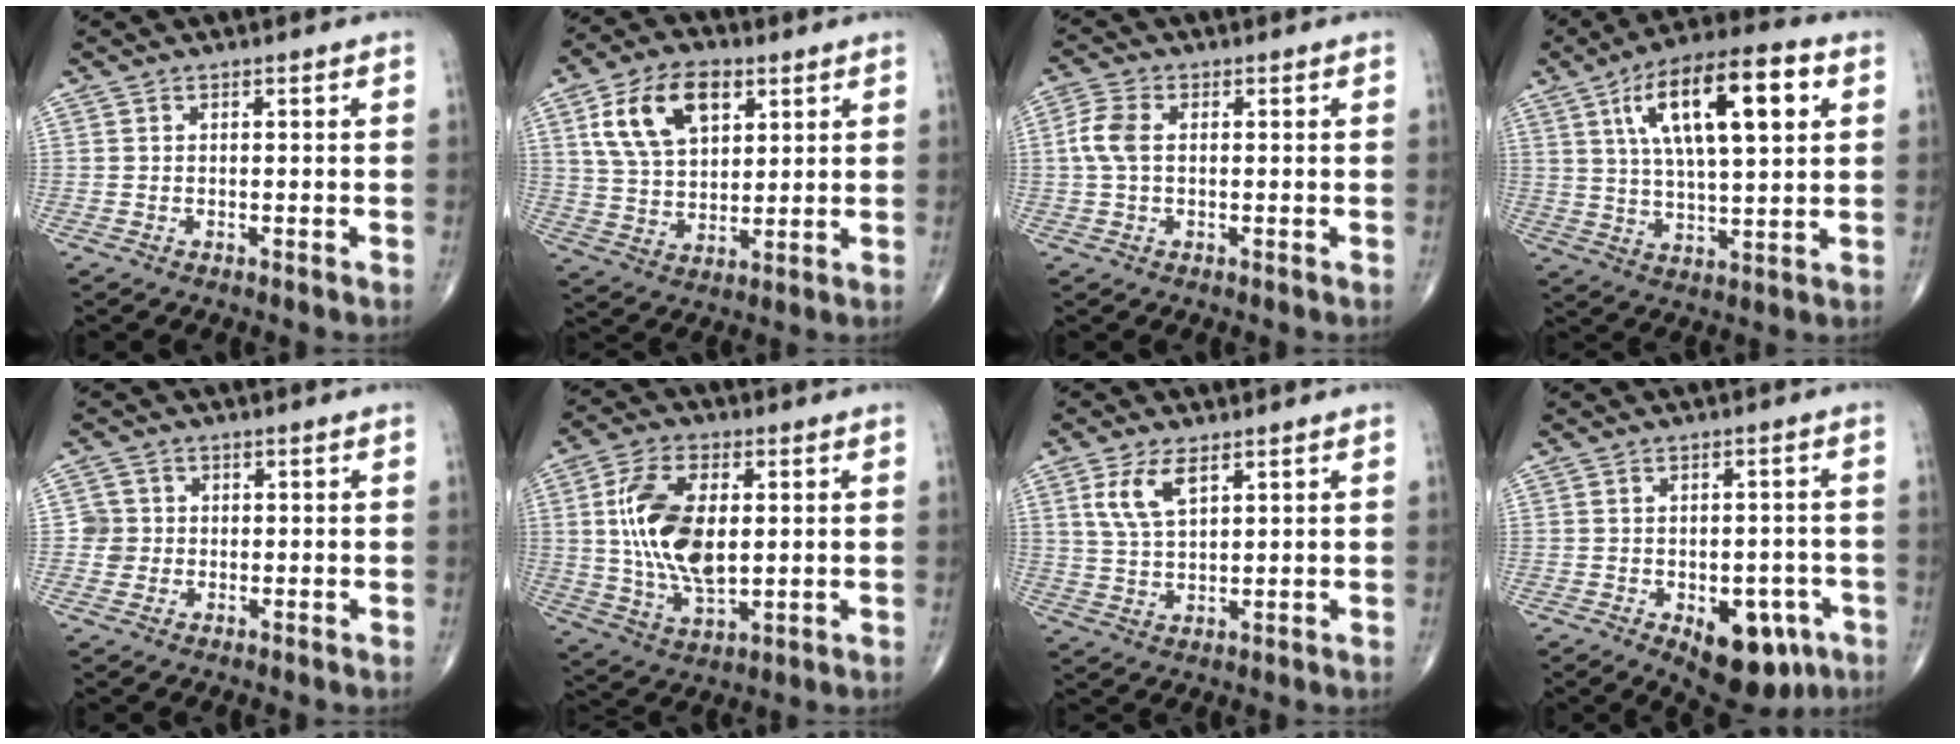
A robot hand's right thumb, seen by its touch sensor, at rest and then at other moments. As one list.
[{"total": 14.0, "force": [5.8, 8.3, 9.7], "torque": [-0.157, -0.010, 0.111]}, {"total": 4.7, "force": [0.4, 2.8, 3.7], "torque": [-0.097, 0.015, 0.003]}, {"total": 19.0, "force": [6.5, 6.6, 16.5], "torque": [-0.262, 0.002, 0.103]}, {"total": 2.9, "force": [-0.1, 2.9, 0.1], "torque": [0.024, 0.009, -0.007]}, {"total": 15.4, "force": [1.8, 8.1, 12.9], "torque": [-0.245, -0.007, 0.039]}, {"total": 6.5, "force": [3.1, 2.9, 4.9], "torque": [-0.094, -0.009, 0.068]}, {"total": 12.1, "force": [-5.4, 6.7, 8.6], "torque": [-0.078, 0.018, -0.060]}]